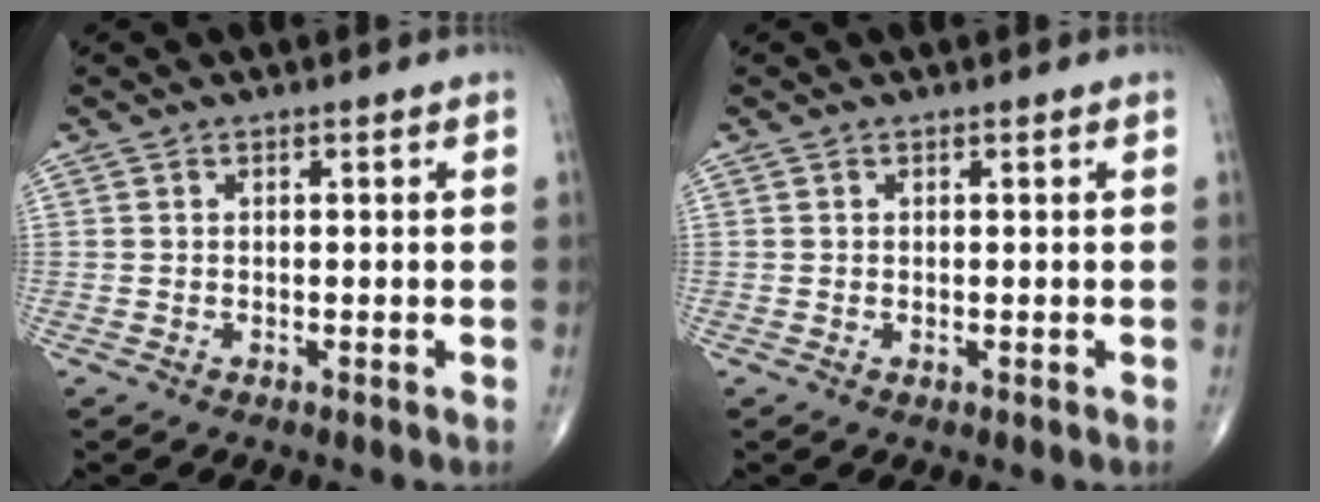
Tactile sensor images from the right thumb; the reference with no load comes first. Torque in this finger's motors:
{"motor_torque": [-0.25, 0.01, -0.18, -0.08, -0.03]}